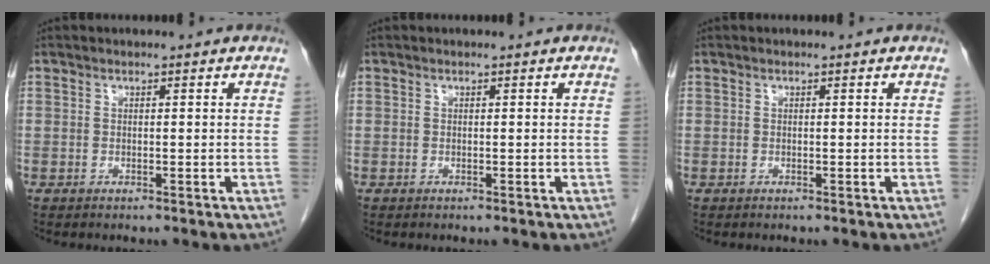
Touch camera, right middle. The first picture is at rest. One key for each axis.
{"total": 0.0}
{"total": 0.0}